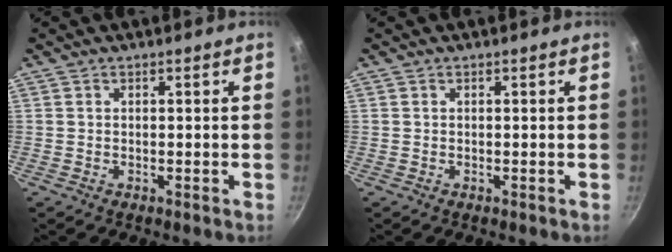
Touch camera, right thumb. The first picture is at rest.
{"total": 0.0}